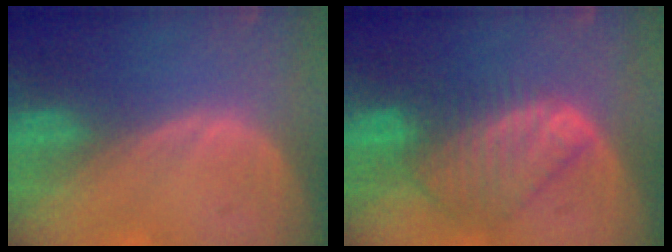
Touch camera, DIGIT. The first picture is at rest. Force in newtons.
{"total": 8.9, "press": 7.7, "slide": 4.4}